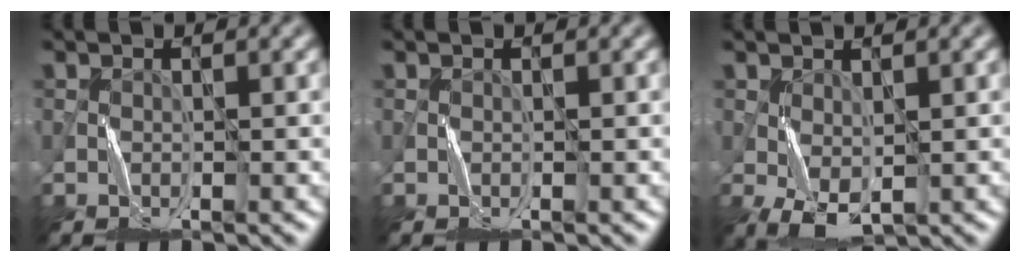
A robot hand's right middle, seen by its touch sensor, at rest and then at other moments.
{"total": 0.0}
{"total": 3.2, "force": [-0.3, 1.8, 2.7], "torque": [-0.072, -0.001, -0.001]}